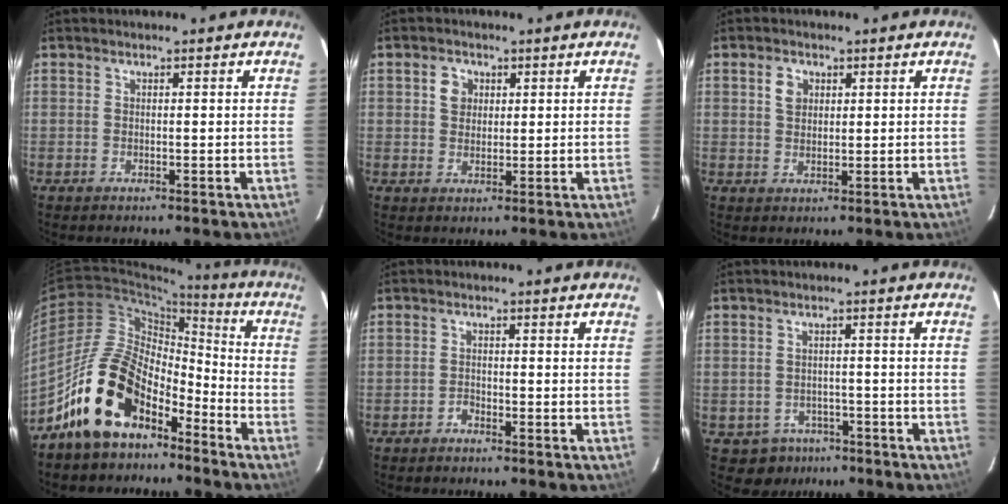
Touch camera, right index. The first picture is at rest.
{"total": 3.4, "force": [1.1, 3.0, 1.2], "torque": [-0.014, 0.013, 0.020]}
{"total": 3.2, "force": [1.2, 2.5, 1.6], "torque": [-0.024, 0.010, 0.023]}
{"total": 16.1, "force": [-10.5, 8.4, 8.9], "torque": [-0.165, 0.023, -0.184]}
{"total": 1.3, "force": [-1.1, 0.6, 0.1], "torque": [-0.002, 0.003, -0.023]}
{"total": 5.0, "force": [-3.2, 3.8, 0.4], "torque": [-0.021, 0.012, -0.039]}